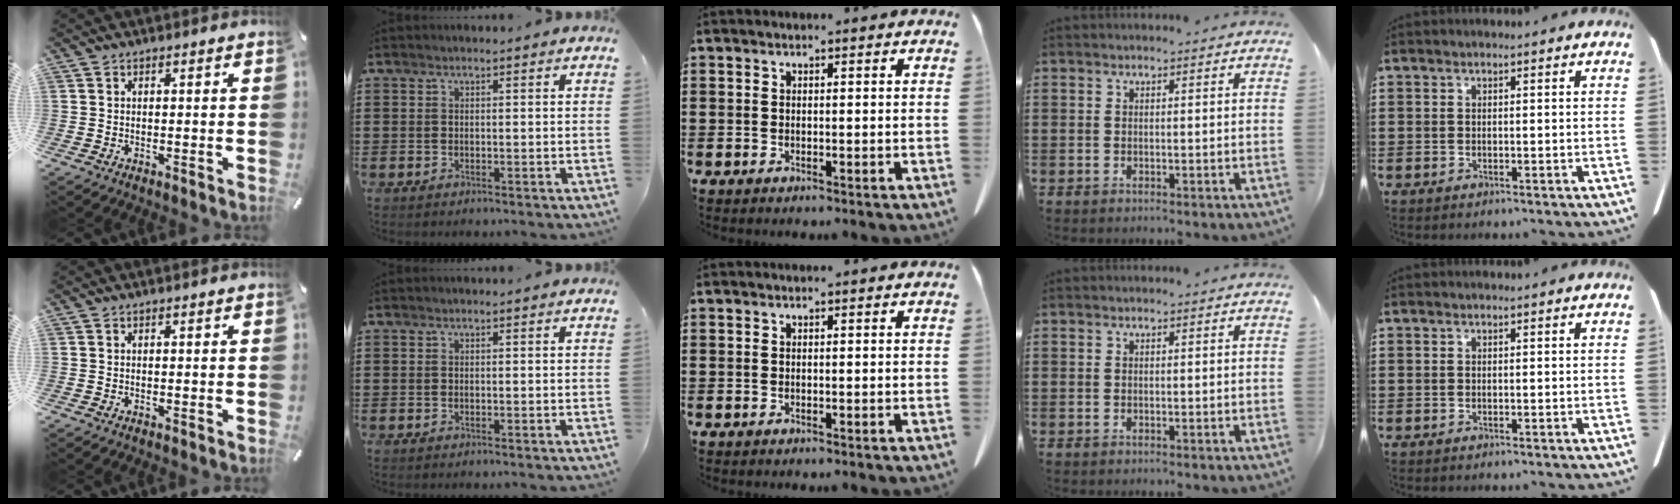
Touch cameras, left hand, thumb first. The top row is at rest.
{}